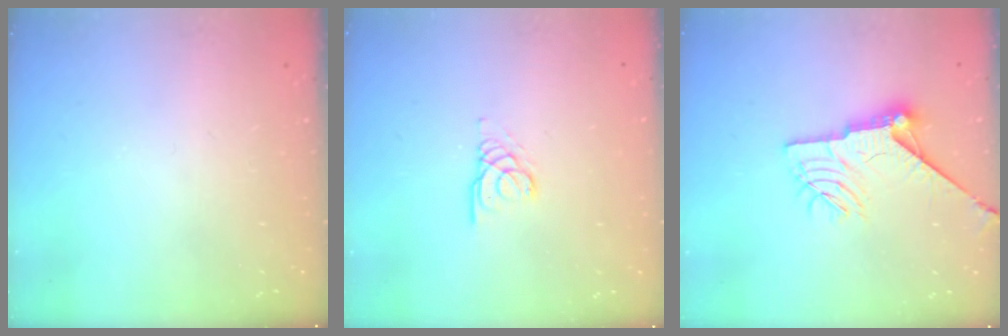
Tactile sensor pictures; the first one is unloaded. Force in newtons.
{"total": 3.1, "press": 3.1, "slide": 0.2}
{"total": 12.8, "press": 12.7, "slide": 1.3}